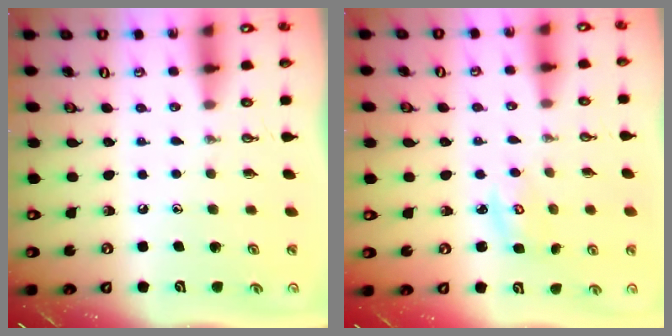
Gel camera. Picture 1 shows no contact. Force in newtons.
{"total": 3.3, "press": 3.2, "slide": 0.4}